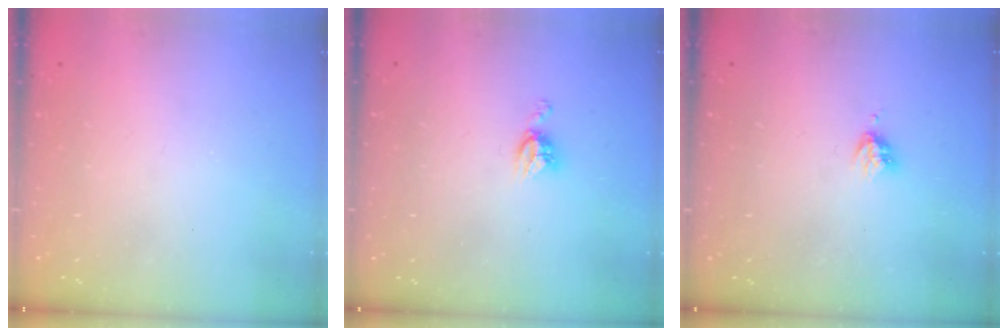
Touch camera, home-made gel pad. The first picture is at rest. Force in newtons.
{"total": 4.5, "press": 4.5, "slide": 0.3}
{"total": 3.0, "press": 3.0, "slide": 0.4}